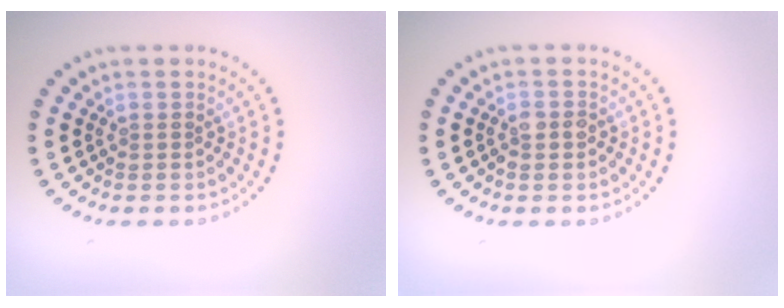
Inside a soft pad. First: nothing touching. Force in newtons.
{"total": 1.6, "press": 1.6, "slide": 0.5}